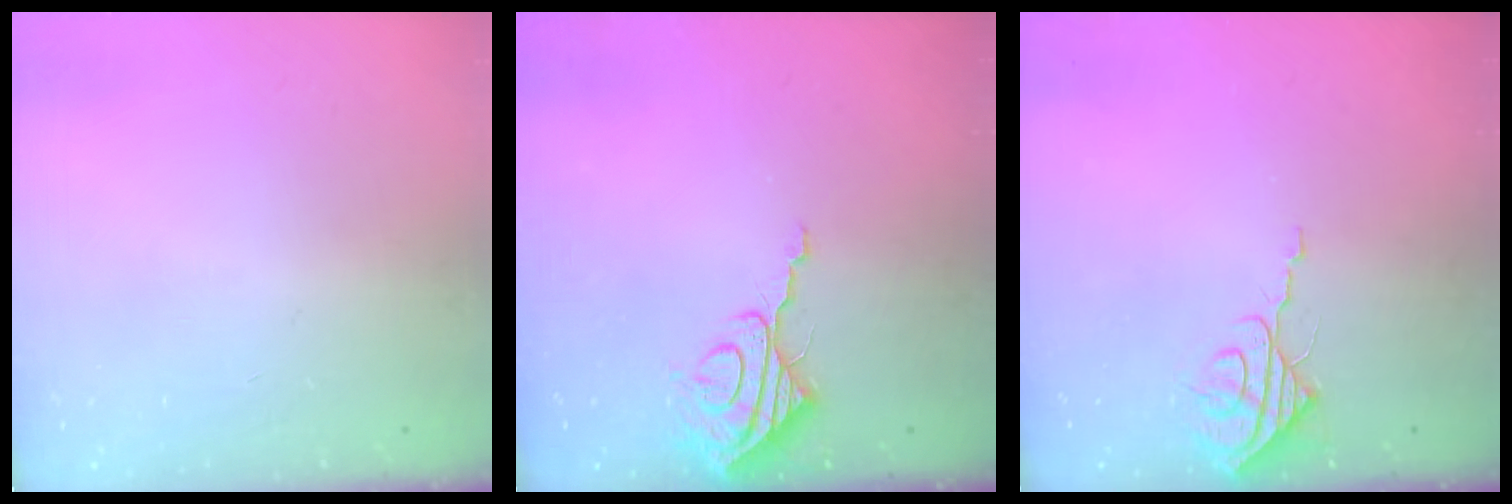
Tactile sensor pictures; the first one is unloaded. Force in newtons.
{"total": 9.0, "press": 9.0, "slide": 0.8}
{"total": 8.0, "press": 8.0, "slide": 0.3}